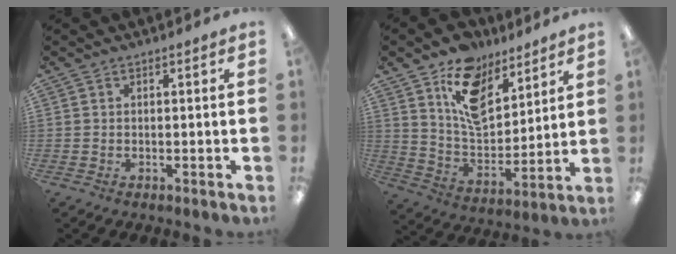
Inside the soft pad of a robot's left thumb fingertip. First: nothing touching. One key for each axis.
{"total": 14.4, "fx": 9.7, "fy": 8.1, "fz": 6.9, "tx": -0.118, "ty": -0.053, "tz": 0.183}